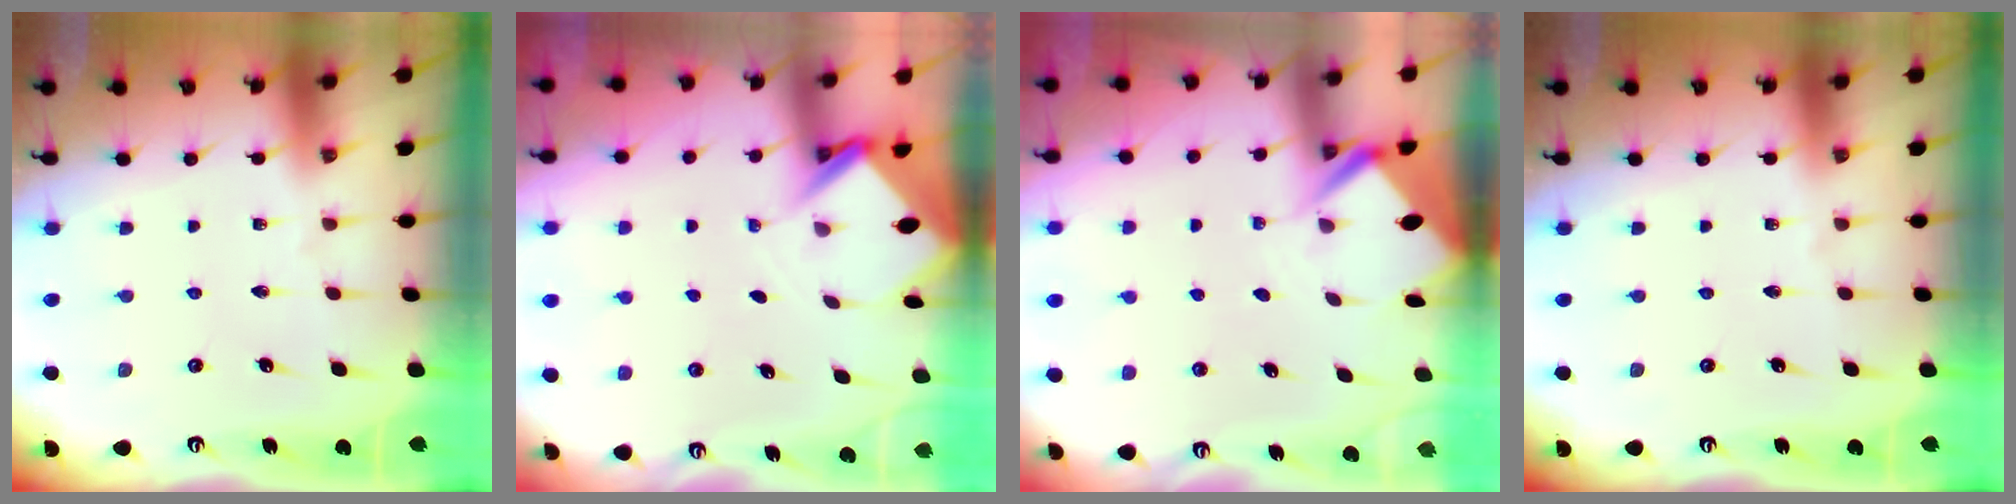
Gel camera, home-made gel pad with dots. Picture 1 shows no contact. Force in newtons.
{"total": 3.7, "press": 3.7, "slide": 0.2}
{"total": 4.1, "press": 4.1, "slide": 0.4}
{"total": 0.0}